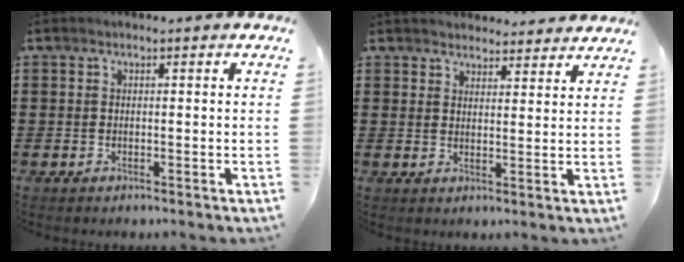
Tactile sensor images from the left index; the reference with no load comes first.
{"total": 3.3, "force": [3.2, 0.5, -0.1], "torque": [0.000, -0.014, 0.060]}